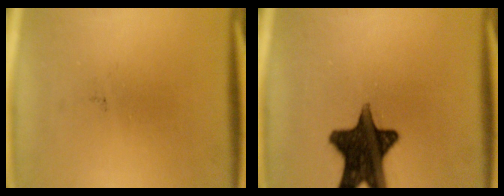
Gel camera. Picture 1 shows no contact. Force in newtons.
{"total": 15.3}